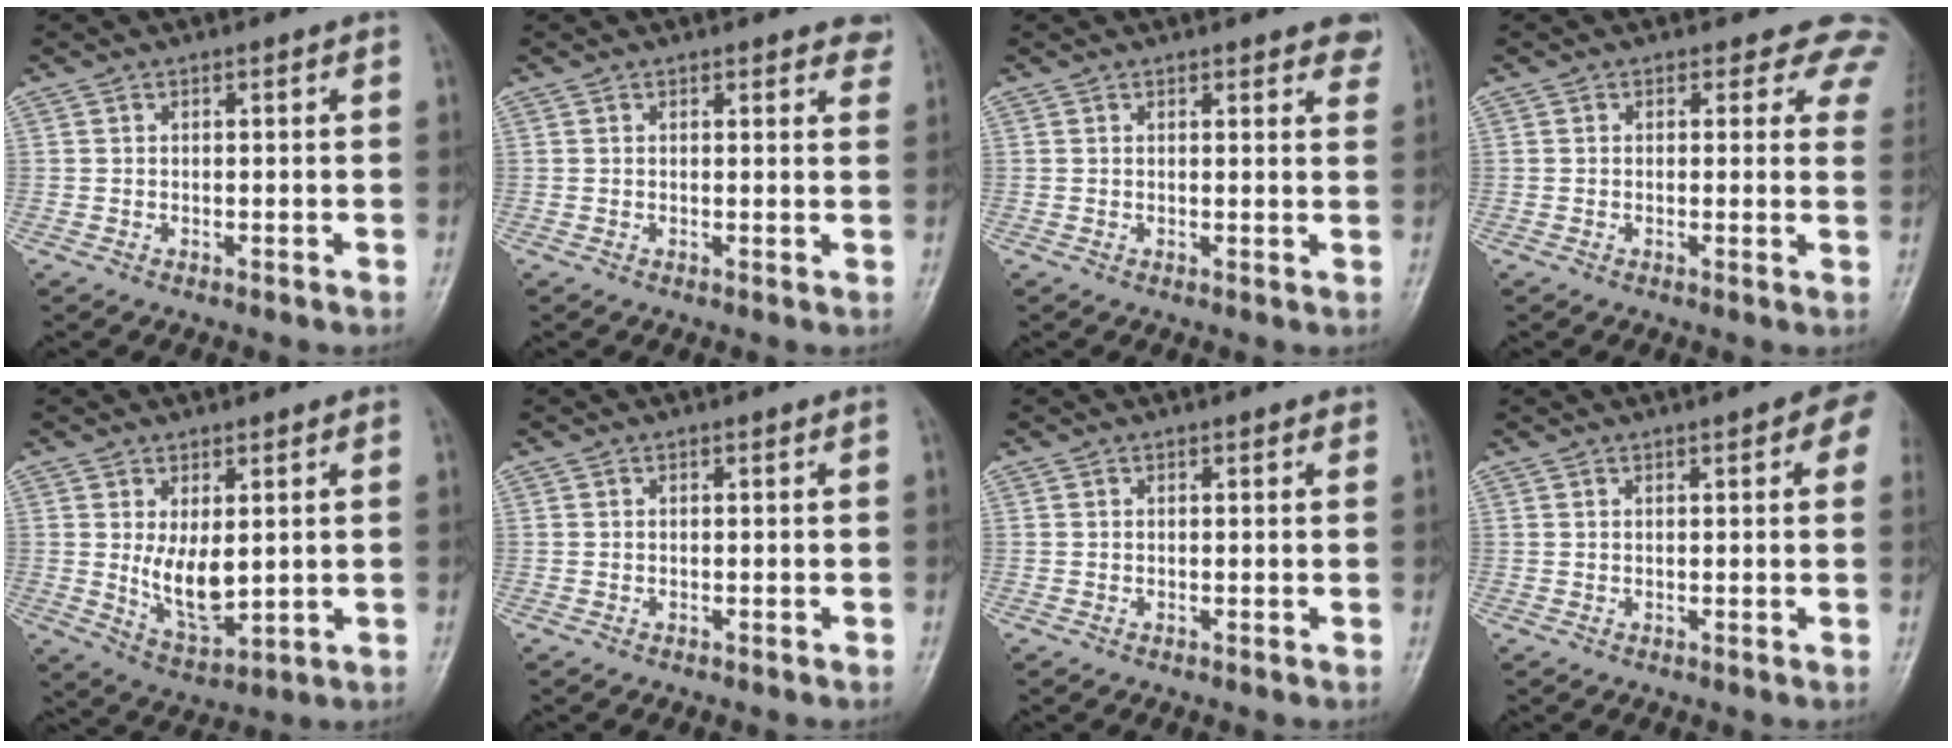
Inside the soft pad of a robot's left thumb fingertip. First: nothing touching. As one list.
[{"total": 3.6, "force": [2.9, 1.4, 1.5], "torque": [0.009, -0.010, 0.022]}, {"total": 4.8, "force": [3.7, 1.6, 2.7], "torque": [-0.005, -0.010, 0.035]}, {"total": 6.6, "force": [5.3, 3.6, 1.4], "torque": [0.031, -0.016, 0.028]}, {"total": 8.6, "force": [1.1, 4.4, 7.2], "torque": [-0.107, -0.027, 0.035]}, {"total": 0.0}, {"total": 0.8, "force": [0.5, 0.4, 0.5], "torque": [-0.006, -0.001, 0.003]}, {"total": 6.1, "force": [2.6, 1.7, 5.3], "torque": [-0.048, 0.002, 0.022]}]